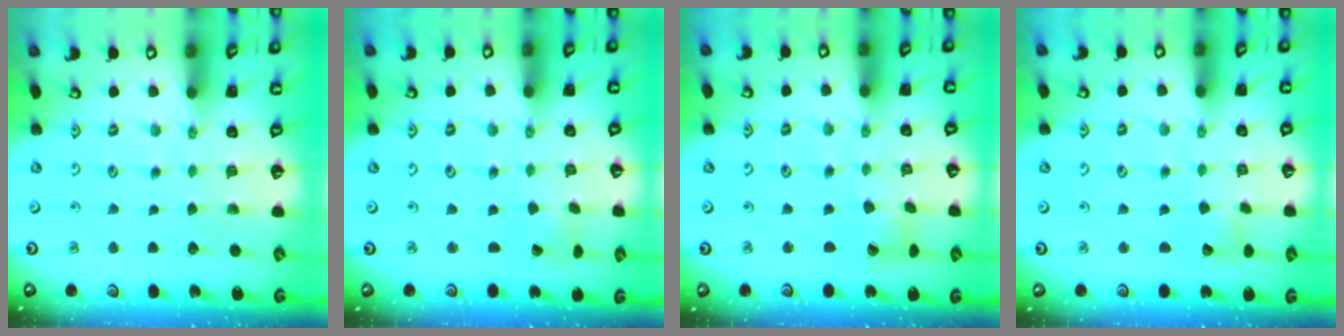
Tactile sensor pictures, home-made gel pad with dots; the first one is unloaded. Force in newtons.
{"total": 0.8, "press": 0.8, "slide": 0.0}
{"total": 5.9, "press": 5.9, "slide": 0.3}
{"total": 3.0, "press": 3.0, "slide": 0.2}